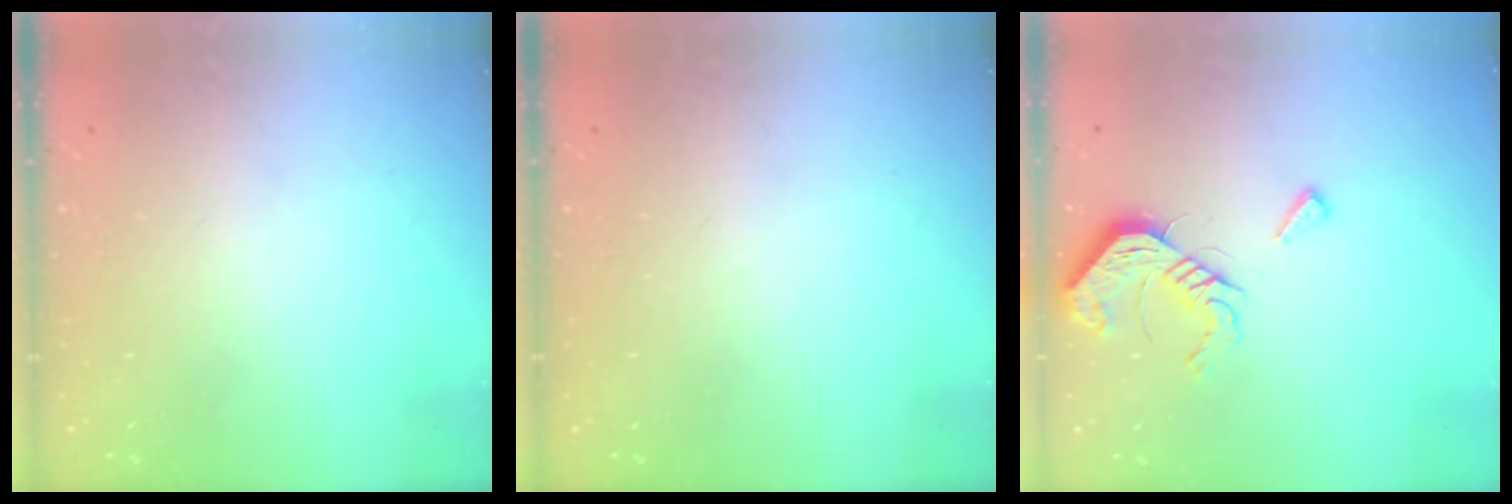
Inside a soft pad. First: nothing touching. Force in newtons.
{"total": 0.0}
{"total": 11.8, "press": 11.8, "slide": 0.8}